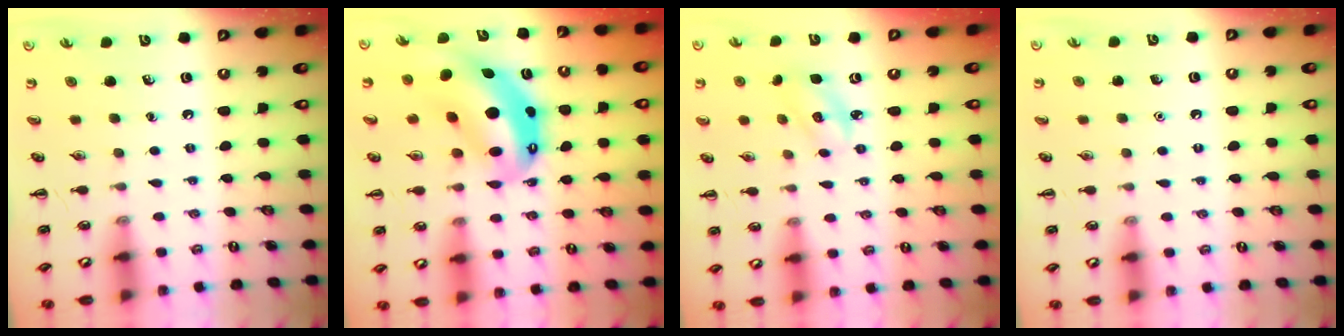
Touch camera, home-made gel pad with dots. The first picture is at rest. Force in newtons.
{"total": 11.7, "press": 11.4, "slide": 2.7}
{"total": 2.9, "press": 2.8, "slide": 0.6}
{"total": 1.6, "press": 1.6, "slide": 0.1}